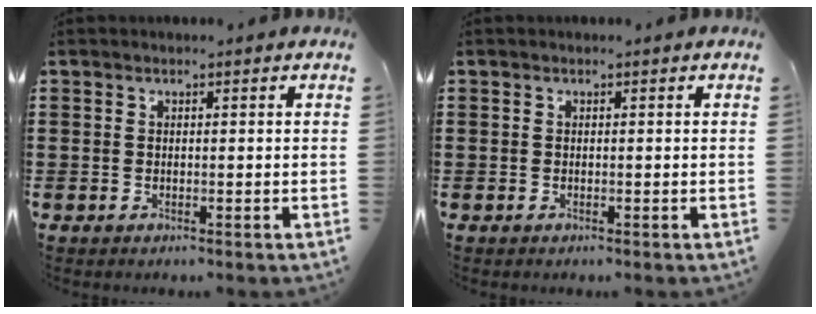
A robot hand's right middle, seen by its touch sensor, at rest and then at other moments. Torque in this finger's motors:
{"motor_torque": [-1.11, -0.14, 0.07, -0.01]}